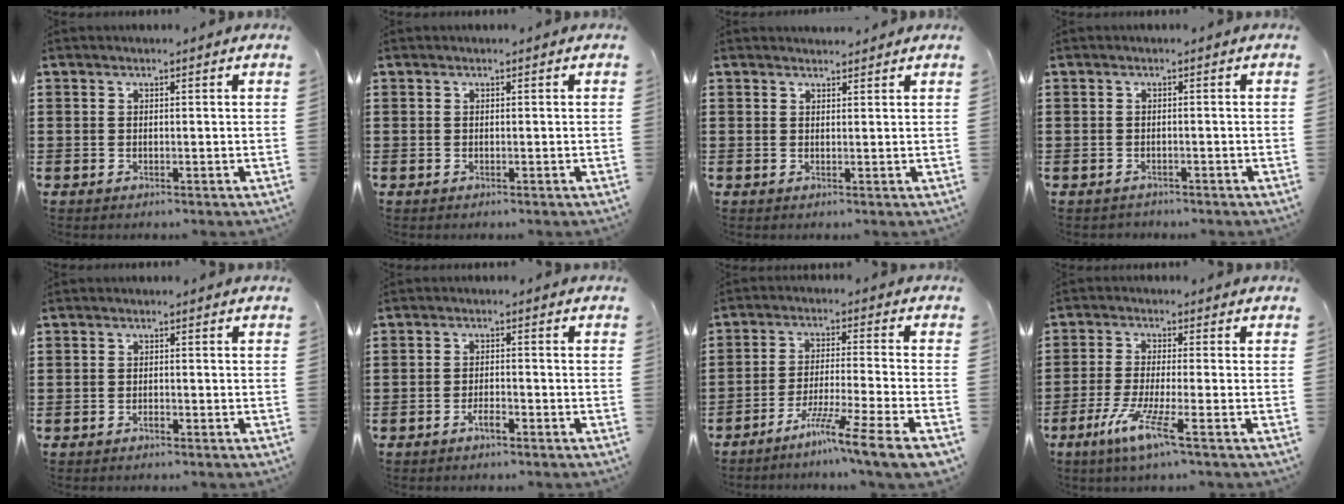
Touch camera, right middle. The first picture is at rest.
{"total": 0.0}
{"total": 1.3, "force": [1.3, 0.0, 0.0], "torque": [-0.002, -0.002, 0.025]}
{"total": 0.8, "force": [-0.7, 0.2, -0.1], "torque": [-0.001, 0.002, -0.017]}
{"total": 0.8, "force": [-0.7, 0.3, 0.4], "torque": [-0.011, -0.002, -0.013]}
{"total": 2.3, "force": [-1.6, 0.6, 1.6], "torque": [-0.029, 0.002, -0.030]}
{"total": 8.7, "force": [-6.7, -1.0, 5.3], "torque": [-0.092, -0.010, -0.132]}
{"total": 6.5, "force": [-3.5, -0.1, 5.4], "torque": [-0.113, -0.016, -0.066]}